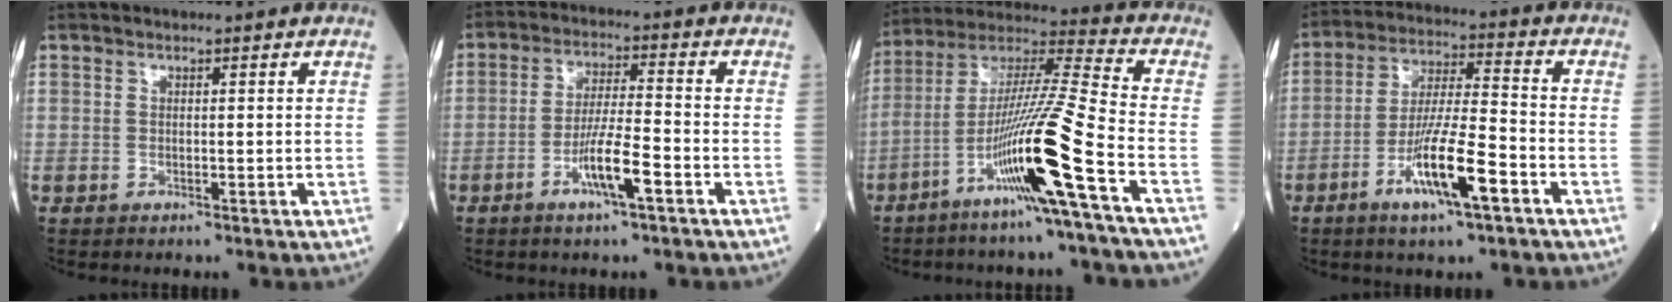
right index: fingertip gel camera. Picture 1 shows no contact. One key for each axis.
{"total": 8.2, "fx": -3.7, "fy": 0.5, "fz": 7.2, "tx": -0.139, "ty": -0.004, "tz": -0.068}
{"total": 16.3, "fx": -7.1, "fy": -1.8, "fz": 14.5, "tx": -0.279, "ty": -0.010, "tz": -0.135}
{"total": 11.3, "fx": -5.3, "fy": 1.0, "fz": 10.0, "tx": -0.187, "ty": -0.010, "tz": -0.097}